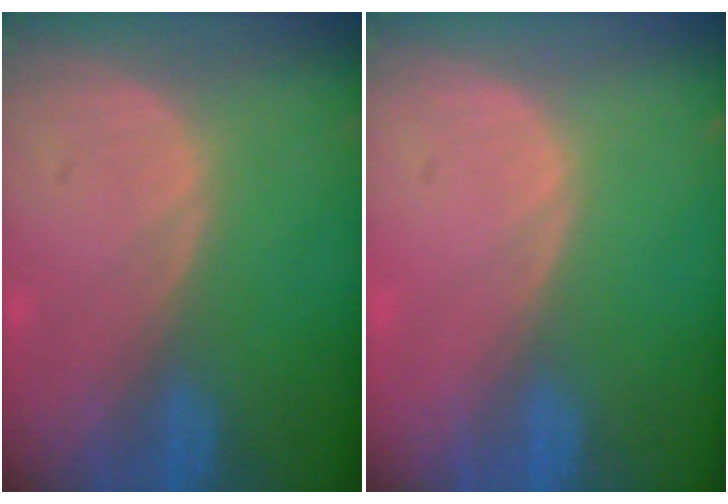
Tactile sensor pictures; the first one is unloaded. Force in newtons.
{"total": 0.0}